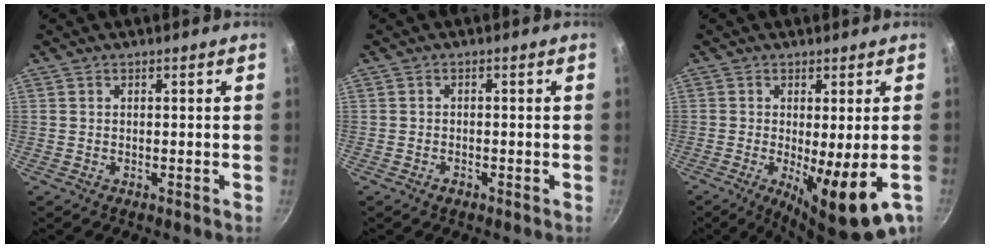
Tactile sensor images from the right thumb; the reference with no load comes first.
{"total": 1.3, "force": [-0.9, 0.8, 0.6], "torque": [-0.012, 0.008, -0.017]}
{"total": 11.5, "force": [-3.1, 2.4, 10.8], "torque": [-0.160, -0.018, -0.037]}